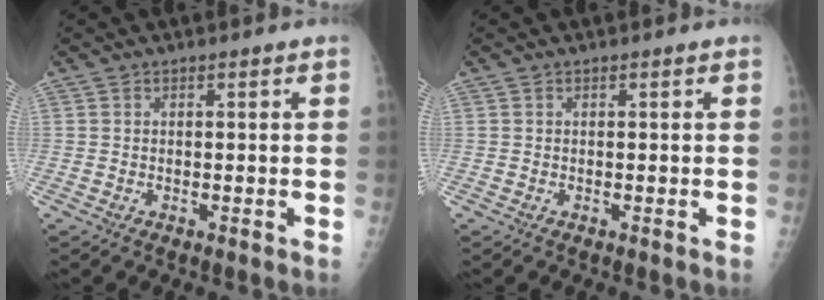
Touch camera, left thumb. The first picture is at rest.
{"total": 0.0}